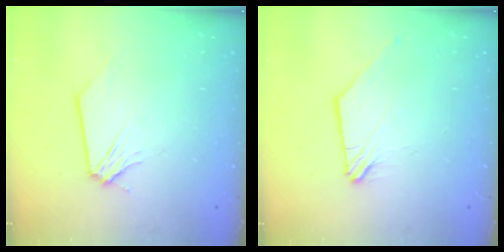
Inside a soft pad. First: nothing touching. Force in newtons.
{"total": 1.2, "press": 1.2, "slide": 0.2}